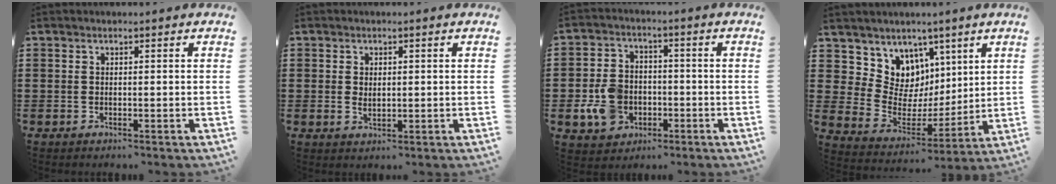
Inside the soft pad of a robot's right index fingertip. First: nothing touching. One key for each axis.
{"total": 1.1, "fx": 0.3, "fy": 0.8, "fz": 0.7, "tx": -0.014, "ty": 0.008, "tz": 0.005}
{"total": 7.9, "fx": -2.0, "fy": 6.2, "fz": 4.4, "tx": -0.115, "ty": 0.014, "tz": -0.039}
{"total": 8.2, "fx": 4.2, "fy": 7.0, "fz": 1.1, "tx": -0.061, "ty": -0.048, "tz": 0.081}